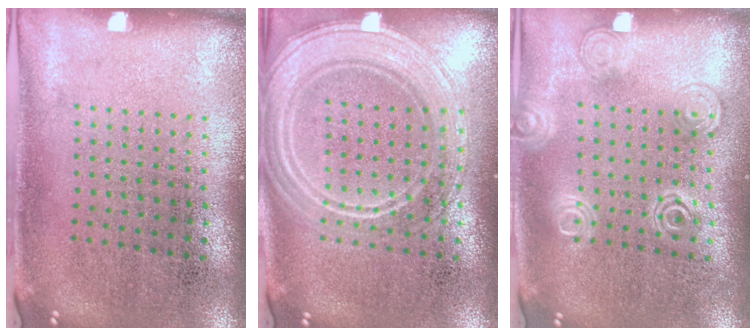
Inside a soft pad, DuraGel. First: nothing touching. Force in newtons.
{"total": 2.5, "press": 2.5, "slide": 0.4}
{"total": 2.3, "press": 2.2, "slide": 0.3}